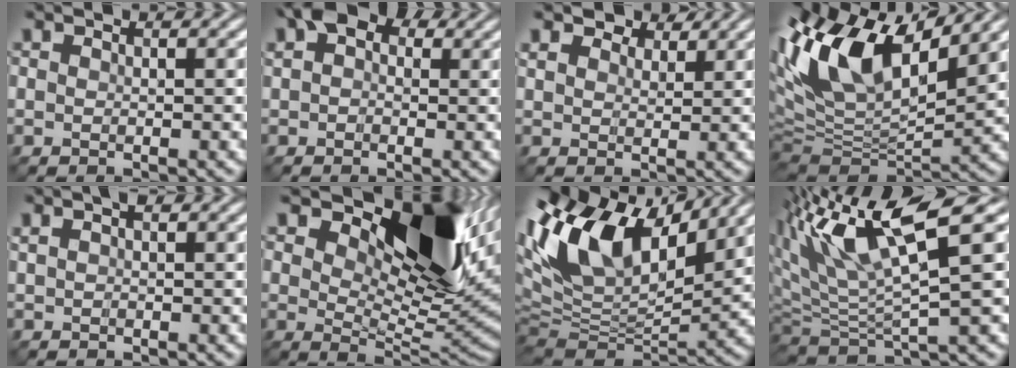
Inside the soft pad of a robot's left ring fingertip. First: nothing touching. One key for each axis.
{"total": 3.7, "fx": 1.7, "fy": 2.5, "fz": 2.1, "tx": -0.029, "ty": 0.009, "tz": 0.015}
{"total": 3.3, "fx": 2.7, "fy": 1.5, "fz": 1.1, "tx": -0.028, "ty": 0.005, "tz": 0.043}
{"total": 11.9, "fx": 4.8, "fy": 5.5, "fz": 9.4, "tx": -0.190, "ty": 0.016, "tz": 0.088}
{"total": 1.1, "fx": 0.6, "fy": 0.4, "fz": 0.8, "tx": -0.016, "ty": 0.005, "tz": 0.010}
{"total": 13.4, "fx": 6.9, "fy": 5.3, "fz": 10.2, "tx": -0.149, "ty": 0.002, "tz": 0.119}
{"total": 13.3, "fx": 5.9, "fy": 6.8, "fz": 9.9, "tx": -0.195, "ty": 0.028, "tz": 0.102}
{"total": 9.4, "fx": 4.4, "fy": 2.2, "fz": 8.0, "tx": -0.157, "ty": 0.009, "tz": 0.084}